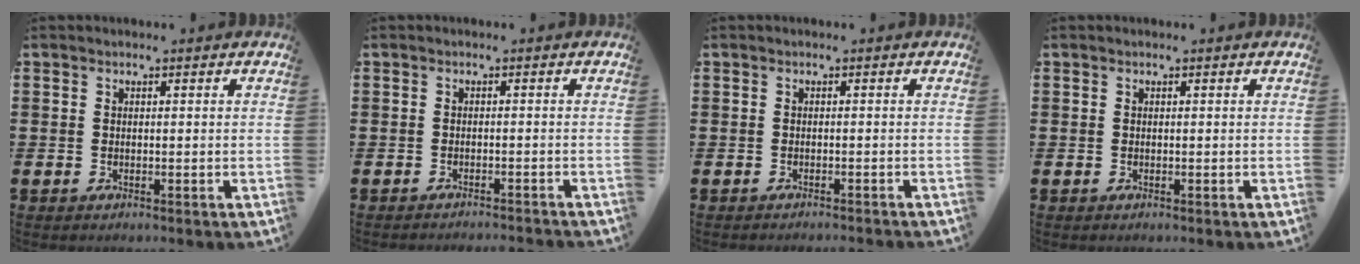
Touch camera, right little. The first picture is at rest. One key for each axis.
{"total": 0.9, "fx": -0.9, "fy": -0.2, "fz": 0.0, "tx": 0.000, "ty": 0.000, "tz": -0.019}
{"total": 0.6, "fx": -0.6, "fy": -0.2, "fz": 0.0, "tx": 0.002, "ty": 0.000, "tz": -0.013}
{"total": 0.0}